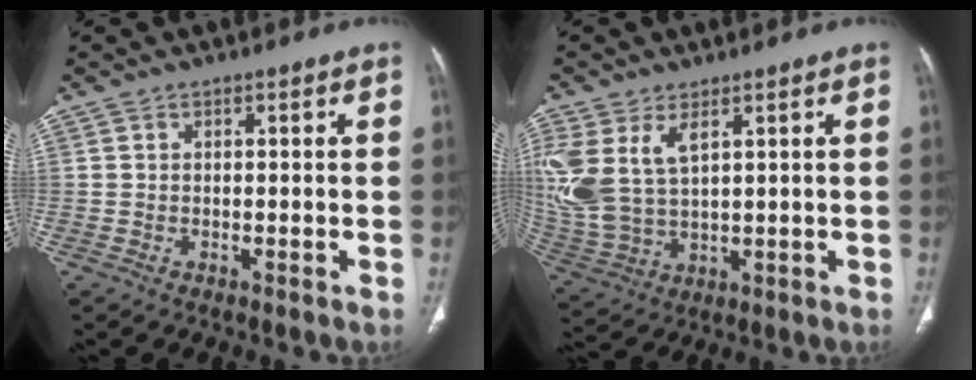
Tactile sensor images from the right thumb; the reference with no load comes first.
{"total": 13.5, "force": [4.9, 7.6, 10.1], "torque": [-0.239, -0.012, 0.116]}